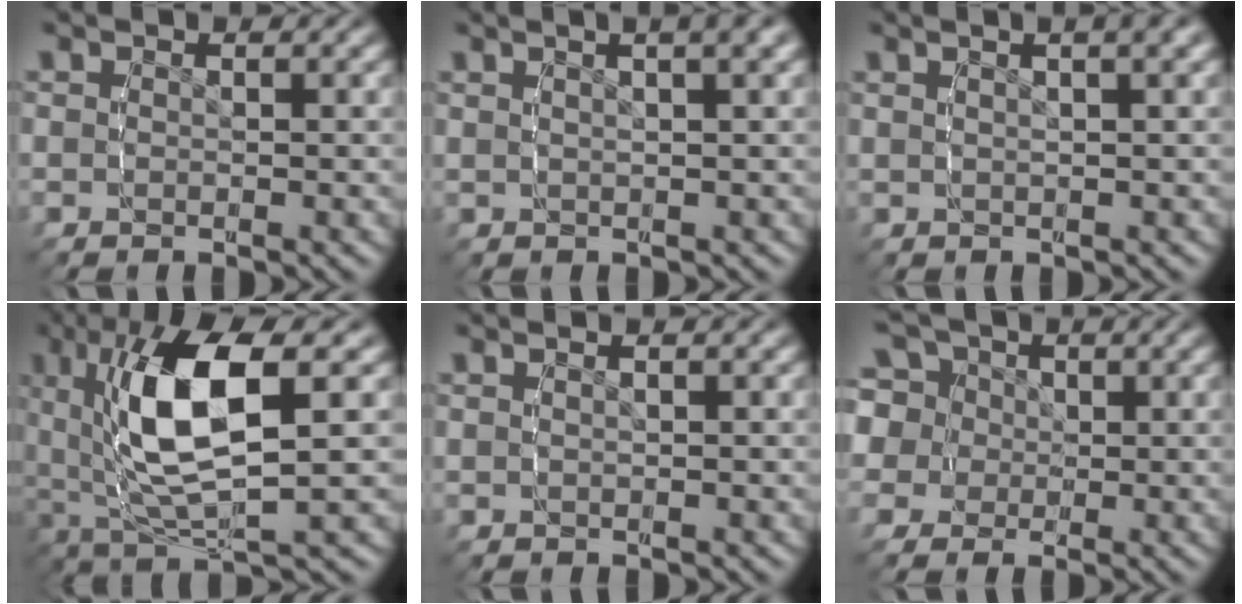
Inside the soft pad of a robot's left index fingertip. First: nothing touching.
{"total": 5.1, "force": [3.0, 1.3, 3.9], "torque": [-0.035, 0.027, 0.042]}
{"total": 4.2, "force": [2.4, 0.9, 3.3], "torque": [-0.028, 0.023, 0.035]}
{"total": 10.4, "force": [1.4, 4.2, 9.4], "torque": [-0.195, -0.001, 0.034]}
{"total": 0.7, "force": [0.4, -0.2, 0.5], "torque": [-0.007, 0.002, 0.011]}
{"total": 10.3, "force": [1.8, 9.2, 4.1], "torque": [-0.109, -0.016, 0.024]}